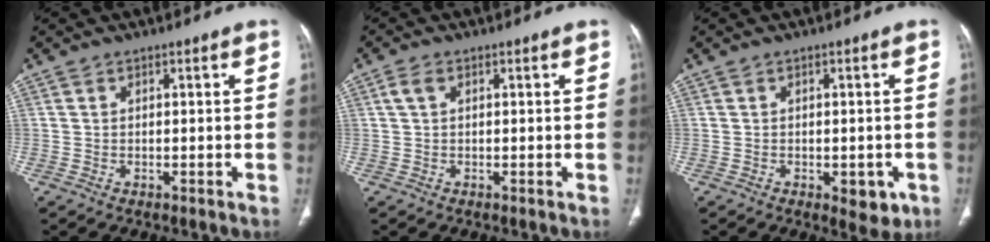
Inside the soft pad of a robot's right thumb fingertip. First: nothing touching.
{"total": 2.0, "force": [0.8, 1.2, 1.5], "torque": [-0.033, 0.008, 0.016]}
{"total": 5.2, "force": [-2.1, 2.8, 3.9], "torque": [-0.023, 0.004, -0.018]}